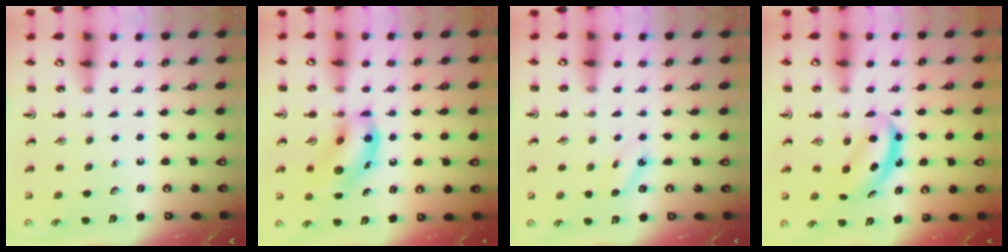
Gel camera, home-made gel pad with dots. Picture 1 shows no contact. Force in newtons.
{"total": 14.3, "press": 14.1, "slide": 2.6}
{"total": 4.2, "press": 4.0, "slide": 1.2}
{"total": 5.5, "press": 5.5, "slide": 0.7}